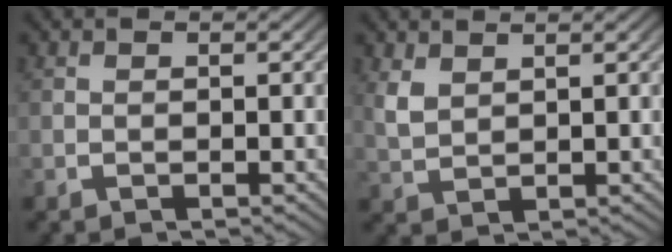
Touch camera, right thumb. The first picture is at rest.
{"total": 2.3, "force": [1.7, 1.0, 1.1], "torque": [-0.026, 0.001, 0.043]}